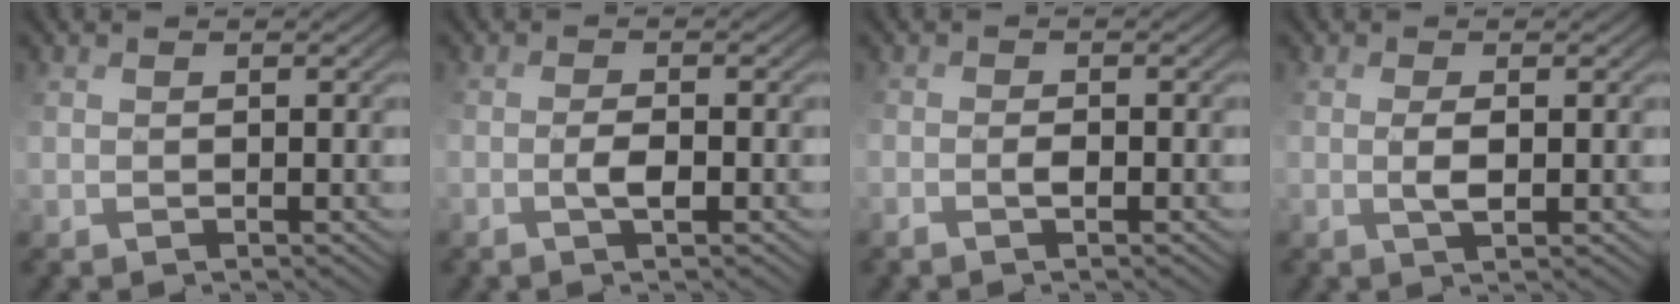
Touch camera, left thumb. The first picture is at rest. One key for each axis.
{"total": 1.9, "fx": -0.4, "fy": -0.1, "fz": 1.8, "tx": -0.034, "ty": 0.011, "tz": -0.005}
{"total": 1.3, "fx": -0.6, "fy": 0.0, "fz": 1.2, "tx": -0.021, "ty": 0.008, "tz": -0.012}
{"total": 1.9, "fx": 0.5, "fy": -0.1, "fz": 1.8, "tx": -0.036, "ty": 0.007, "tz": 0.016}